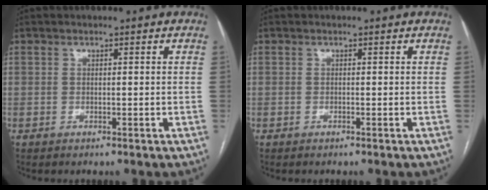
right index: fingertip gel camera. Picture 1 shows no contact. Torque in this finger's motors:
{"motor_torque": [0.11, 0.08, -0.09, 0.01]}